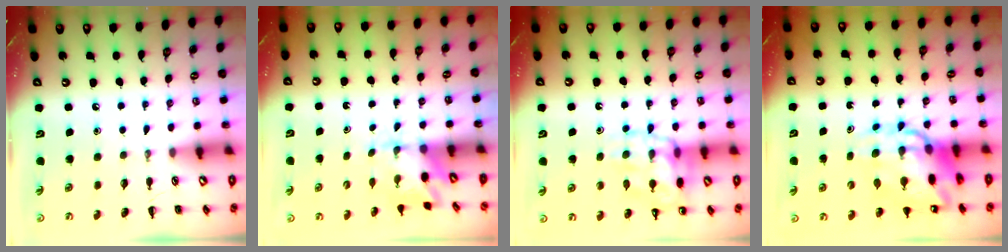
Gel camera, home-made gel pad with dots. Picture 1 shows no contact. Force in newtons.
{"total": 2.6, "press": 2.4, "slide": 1.1}
{"total": 16.7, "press": 16.5, "slide": 2.8}
{"total": 14.2, "press": 13.6, "slide": 3.8}